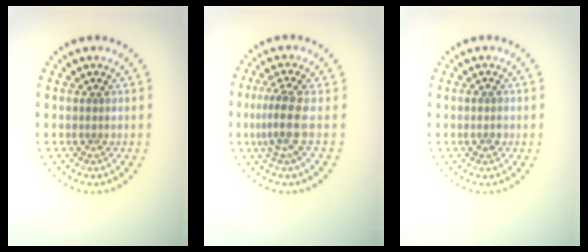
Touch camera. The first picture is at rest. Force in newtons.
{"total": 2.8, "press": 2.0, "slide": 1.9}
{"total": 1.0, "press": 1.0, "slide": 0.3}